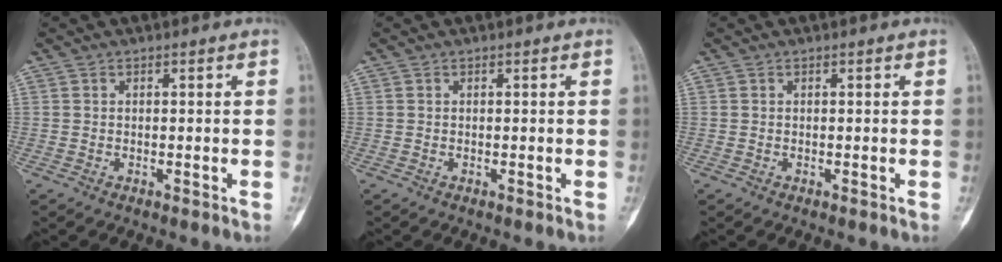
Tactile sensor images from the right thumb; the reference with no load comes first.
{"total": 0.0}
{"total": 0.0}